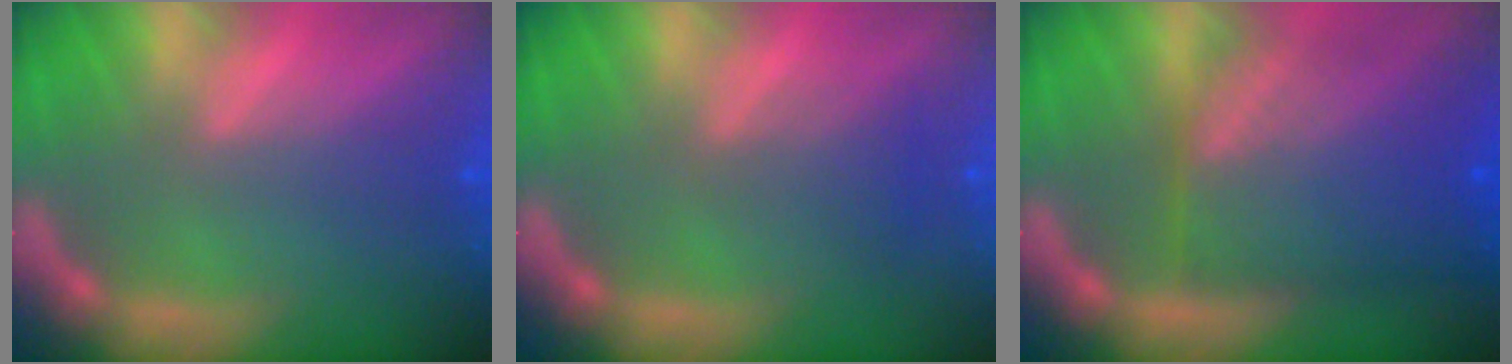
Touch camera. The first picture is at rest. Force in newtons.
{"total": 2.0}
{"total": 10.1}